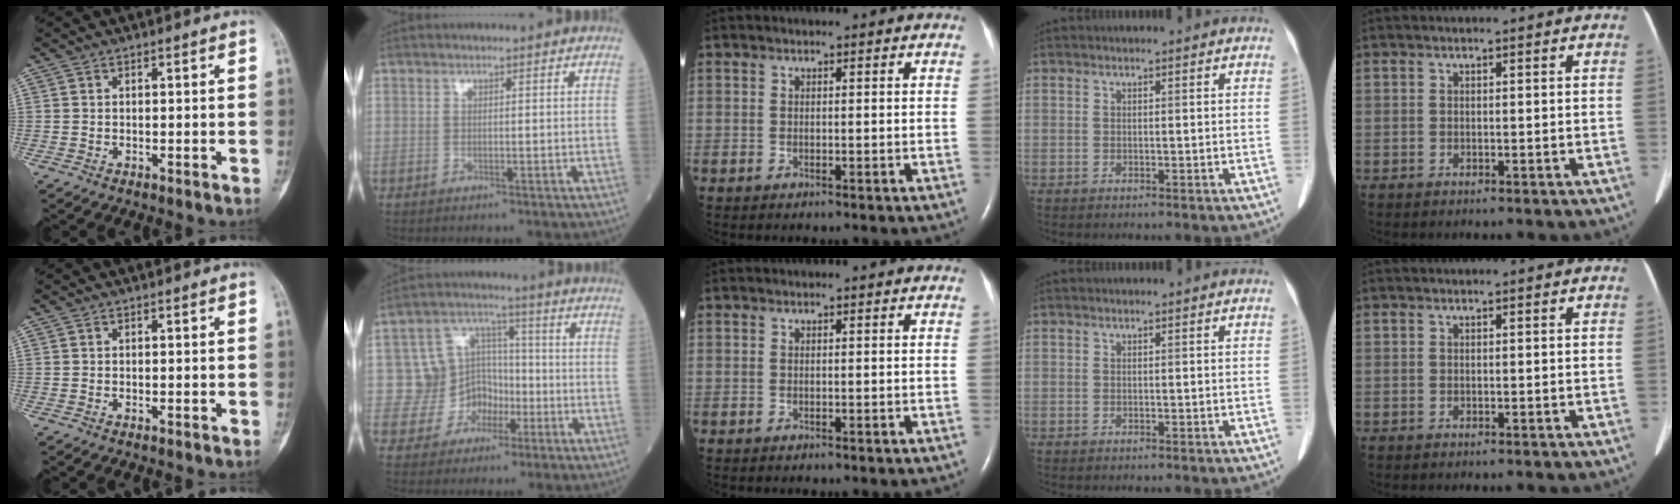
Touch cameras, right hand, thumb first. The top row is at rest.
{"index": {"total": 7.5, "force": [-2.3, 7.1, 0.9], "torque": [0.007, 0.028, -0.032]}}